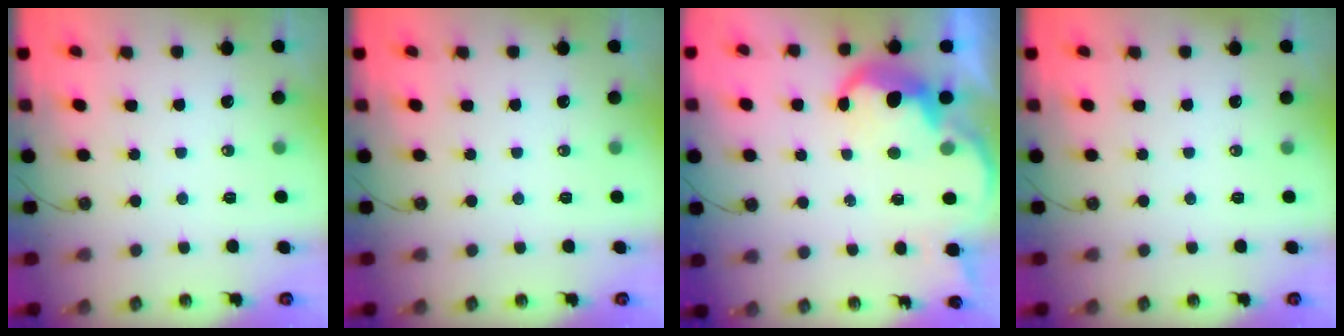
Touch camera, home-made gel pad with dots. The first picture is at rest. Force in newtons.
{"total": 0.0}
{"total": 6.9, "press": 6.9, "slide": 0.5}
{"total": 0.0}